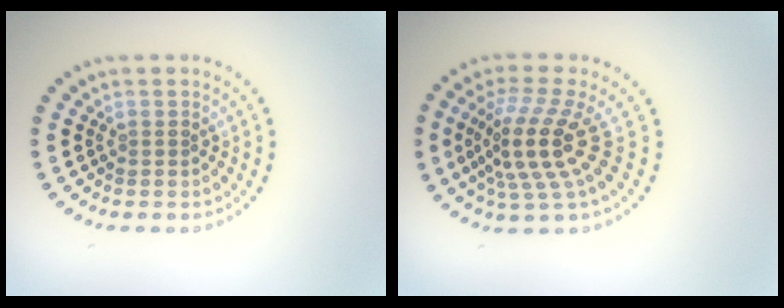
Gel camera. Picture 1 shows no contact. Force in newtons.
{"total": 4.8, "press": 3.7, "slide": 3.1}